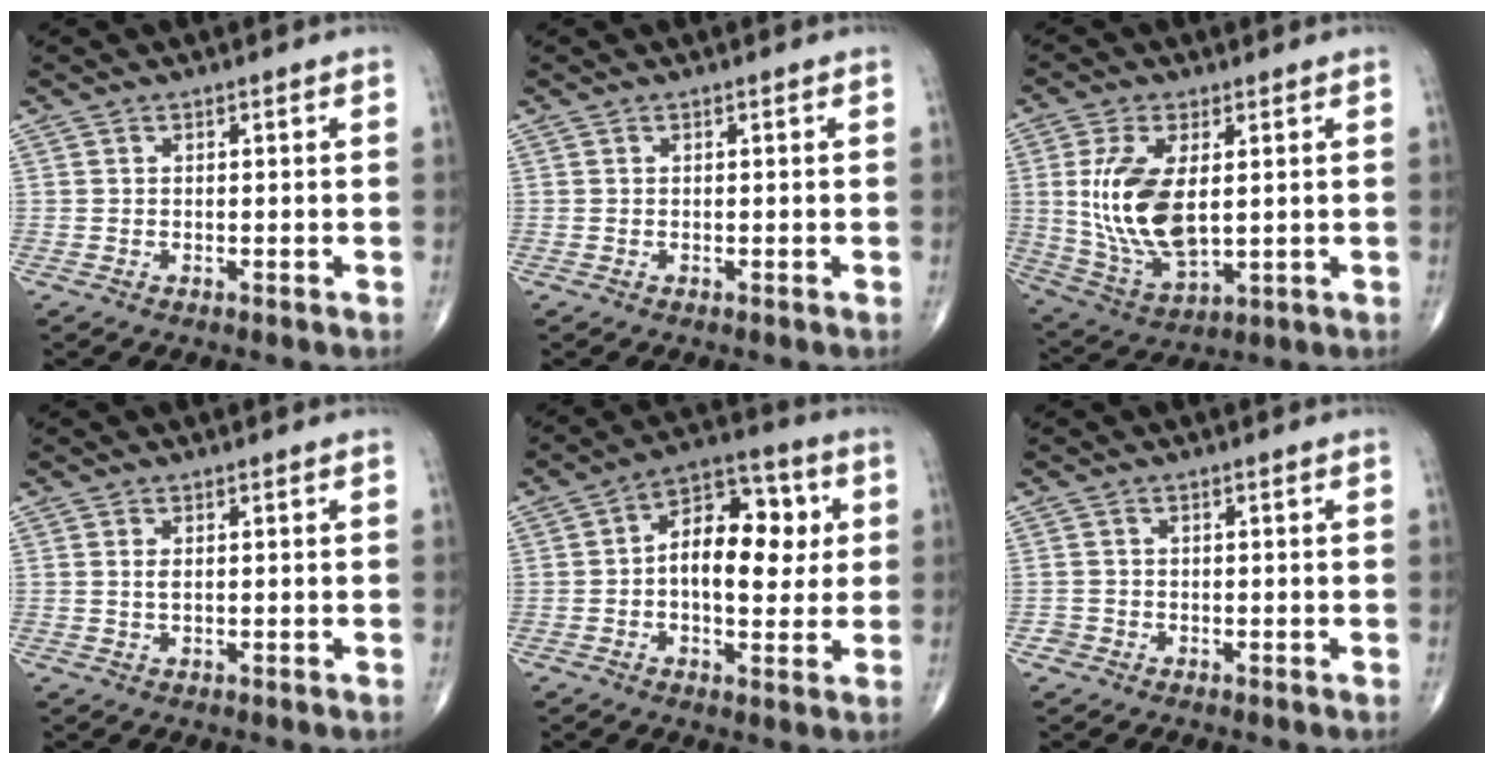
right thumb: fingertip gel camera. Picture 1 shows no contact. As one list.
[{"total": 0.0}, {"total": 14.6, "force": [1.7, 7.3, 12.5], "torque": [-0.252, -0.017, 0.047]}, {"total": 1.2, "force": [0.3, 0.5, 1.0], "torque": [-0.023, -0.002, 0.008]}, {"total": 13.9, "force": [1.2, 8.0, 11.3], "torque": [-0.136, 0.024, 0.009]}, {"total": 1.2, "force": [-0.6, 1.0, -0.1], "torque": [0.006, 0.006, -0.017]}]